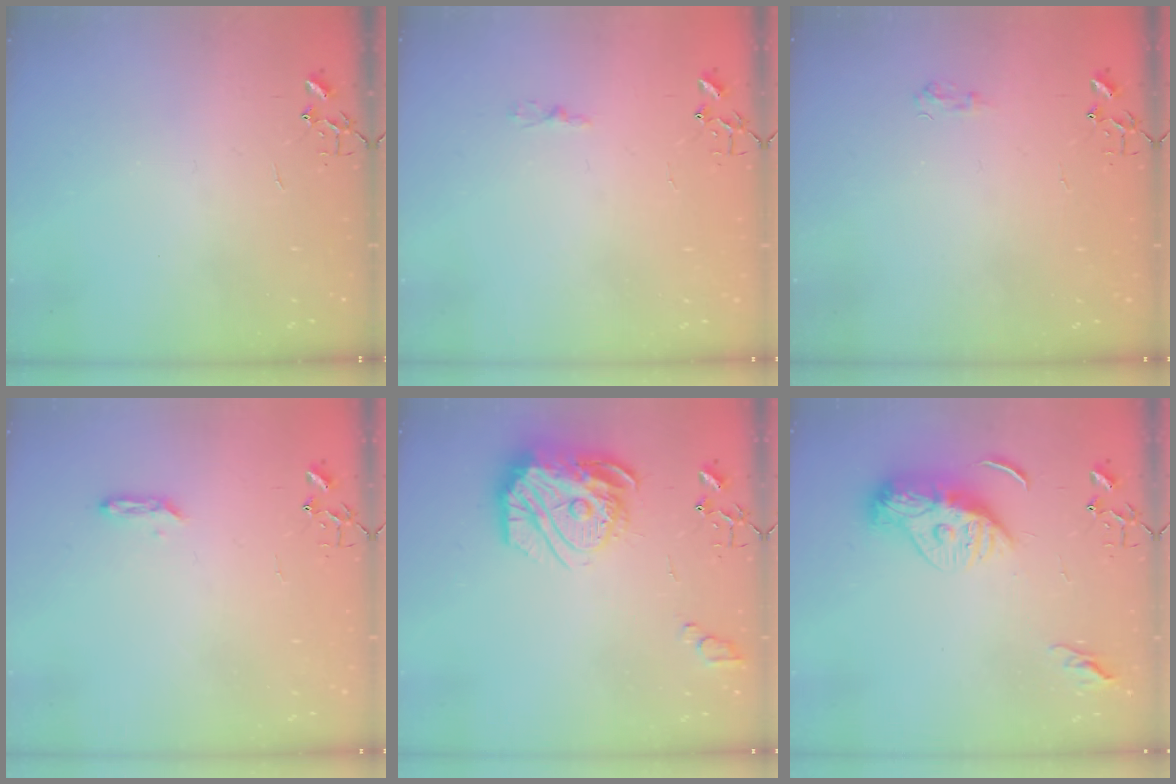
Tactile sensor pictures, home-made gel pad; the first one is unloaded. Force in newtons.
{"total": 3.1, "press": 3.1, "slide": 0.3}
{"total": 5.7, "press": 5.7, "slide": 0.6}
{"total": 4.1, "press": 4.0, "slide": 0.6}
{"total": 20.9, "press": 20.8, "slide": 2.0}
{"total": 11.6, "press": 11.6, "slide": 0.9}